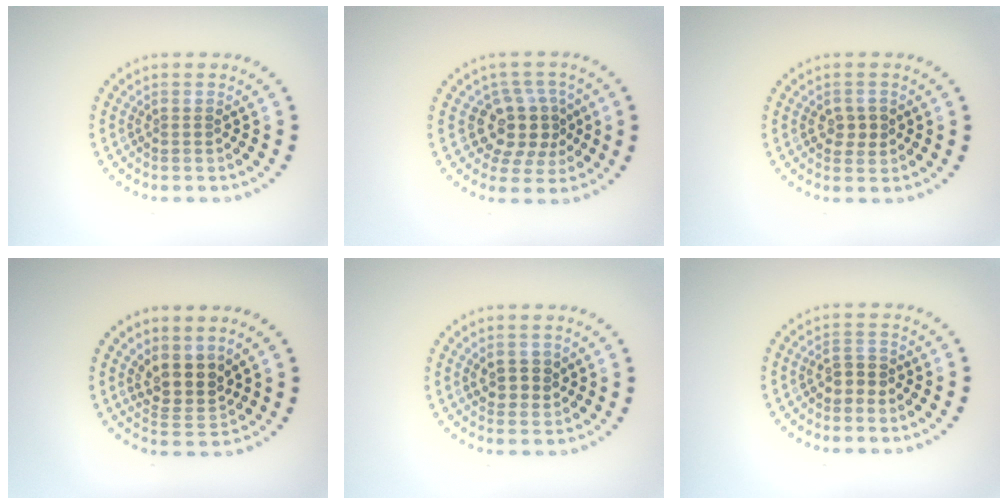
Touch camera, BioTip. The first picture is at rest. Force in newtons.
{"total": 4.0, "press": 3.3, "slide": 2.2}
{"total": 1.8, "press": 1.8, "slide": 0.4}
{"total": 3.3, "press": 2.7, "slide": 1.9}
{"total": 2.3, "press": 2.2, "slide": 0.7}
{"total": 1.8, "press": 1.7, "slide": 0.7}